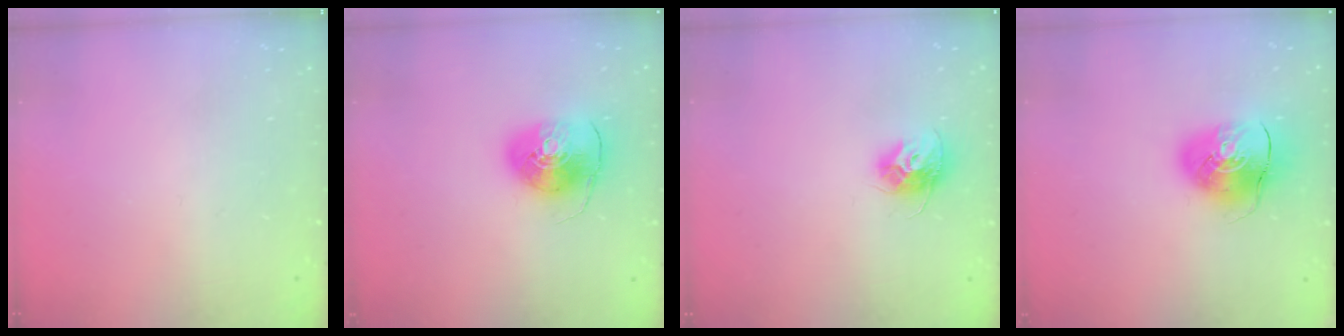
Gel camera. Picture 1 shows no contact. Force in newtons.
{"total": 8.6, "press": 8.5, "slide": 1.1}
{"total": 9.8, "press": 9.8, "slide": 0.3}
{"total": 9.7, "press": 9.6, "slide": 1.4}